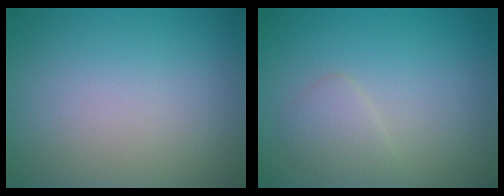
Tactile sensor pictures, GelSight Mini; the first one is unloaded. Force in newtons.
{"total": 1.6, "press": 1.6, "slide": 0.1}